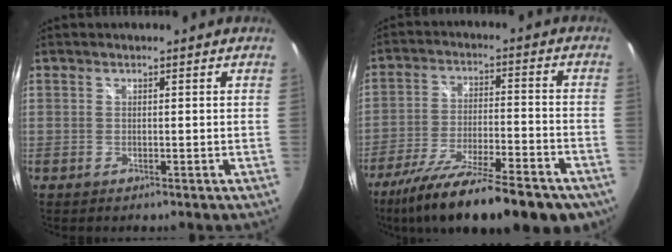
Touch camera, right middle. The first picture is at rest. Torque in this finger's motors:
{"motor_torque": [1.17, -0.97, 0.34, 0.17]}